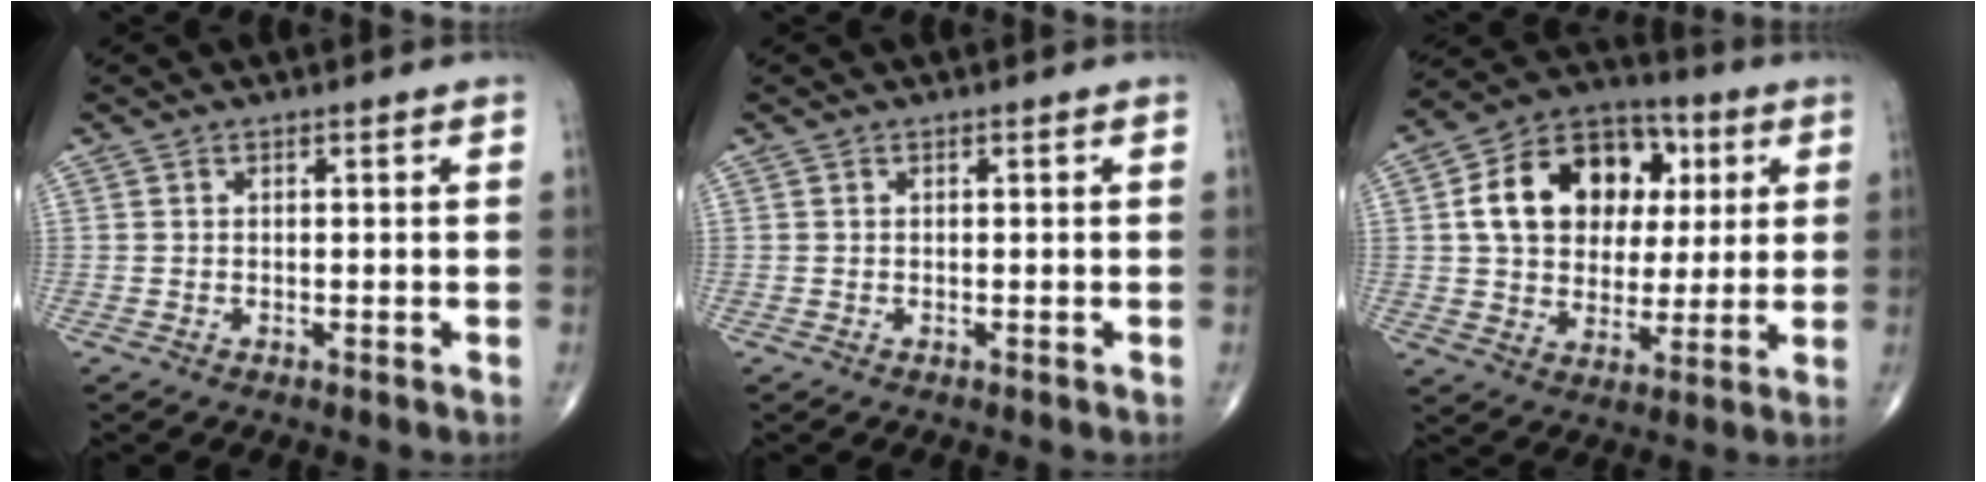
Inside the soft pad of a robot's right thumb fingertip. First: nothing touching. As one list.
[{"total": 0.0}, {"total": 18.5, "force": [4.2, 13.8, 11.5], "torque": [-0.160, 0.012, 0.067]}]